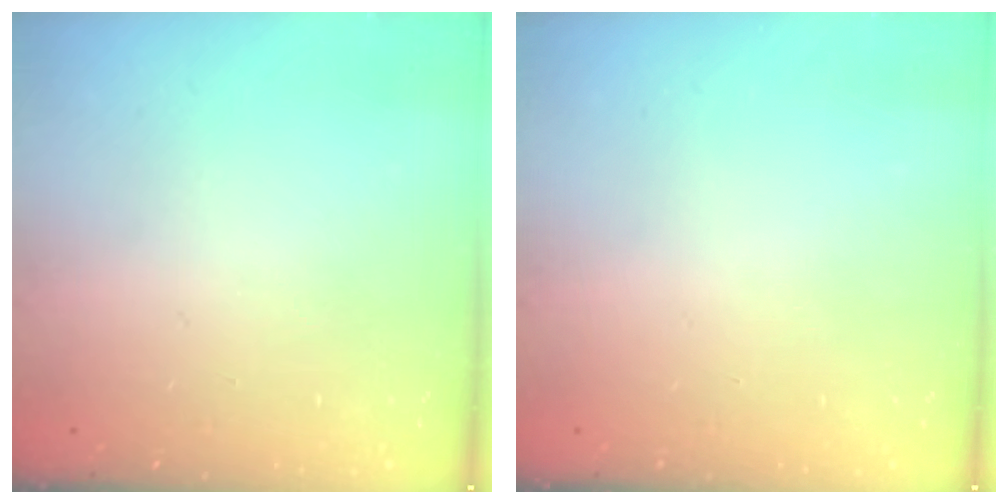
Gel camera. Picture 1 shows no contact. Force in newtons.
{"total": 0.0}